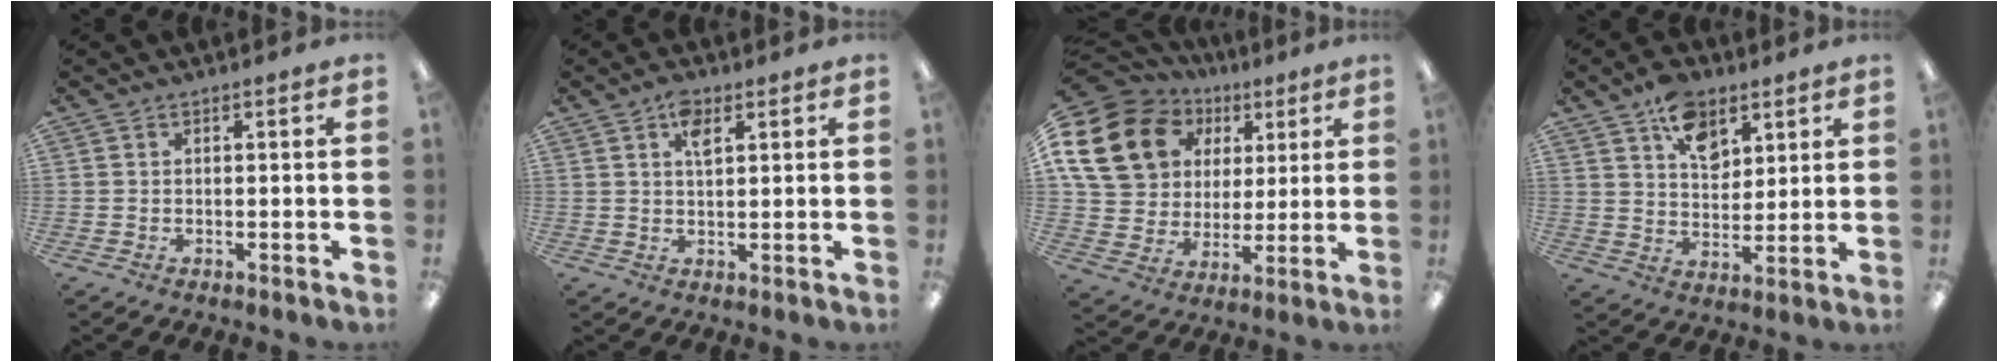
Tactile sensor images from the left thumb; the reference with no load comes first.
{"total": 4.1, "force": [2.0, 2.1, 2.8], "torque": [-0.047, -0.003, 0.031]}
{"total": 20.6, "force": [8.6, 16.2, 9.6], "torque": [-0.209, -0.030, 0.169]}
{"total": 10.4, "force": [6.1, 6.7, 5.1], "torque": [-0.064, -0.030, 0.108]}